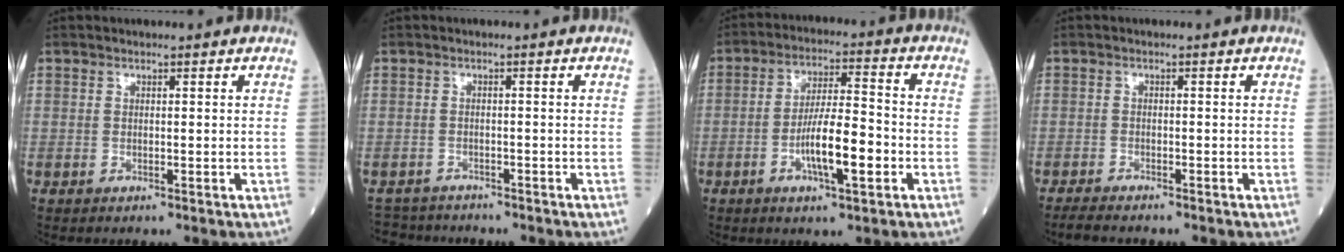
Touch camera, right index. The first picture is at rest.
{"total": 4.5, "force": [-4.3, 1.5, -0.4], "torque": [0.010, -0.007, -0.074]}
{"total": 9.6, "force": [-3.0, 1.6, 9.0], "torque": [-0.163, 0.004, -0.053]}
{"total": 3.4, "force": [-3.1, 0.7, 1.4], "torque": [-0.026, -0.009, -0.049]}